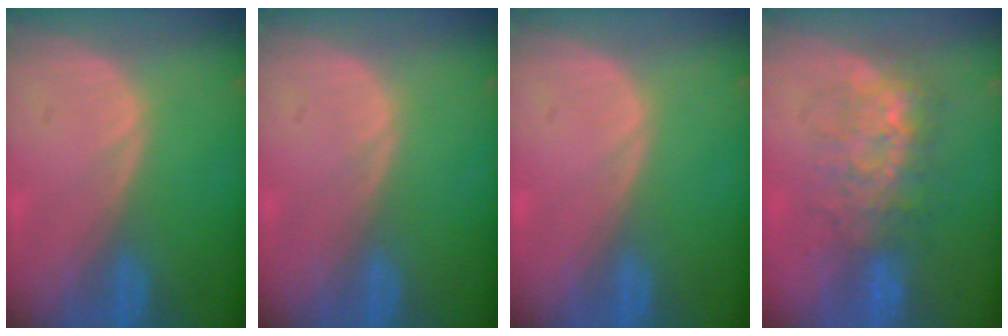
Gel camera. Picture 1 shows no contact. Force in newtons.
{"total": 0.0}
{"total": 0.0}
{"total": 7.6, "press": 7.3, "slide": 1.9}